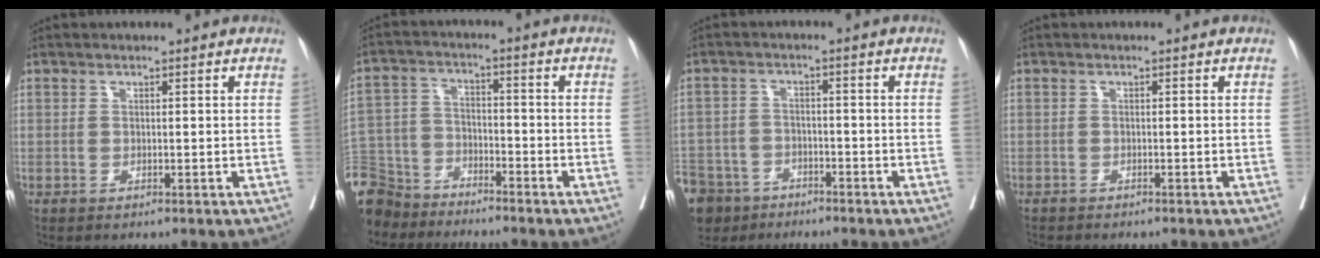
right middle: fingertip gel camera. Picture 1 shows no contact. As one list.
[{"total": 11.8, "force": [-10.6, 5.1, 1.5], "torque": [-0.050, 0.008, -0.204]}, {"total": 14.8, "force": [-9.9, 9.9, 4.7], "torque": [-0.157, -0.009, -0.156]}, {"total": 3.3, "force": [-3.0, 0.6, 1.3], "torque": [-0.019, -0.006, -0.041]}]